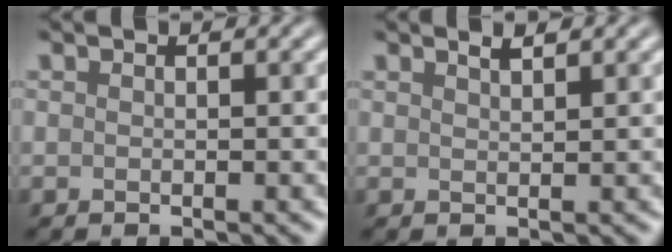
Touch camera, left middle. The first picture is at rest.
{"total": 1.0, "force": [0.9, 0.1, 0.5], "torque": [-0.009, 0.001, 0.014]}